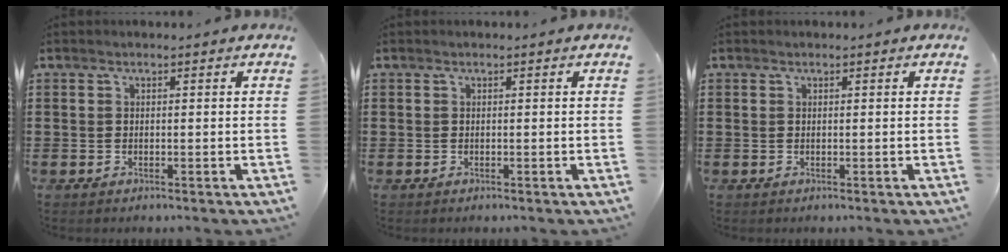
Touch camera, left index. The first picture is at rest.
{"total": 0.0}
{"total": 0.0}